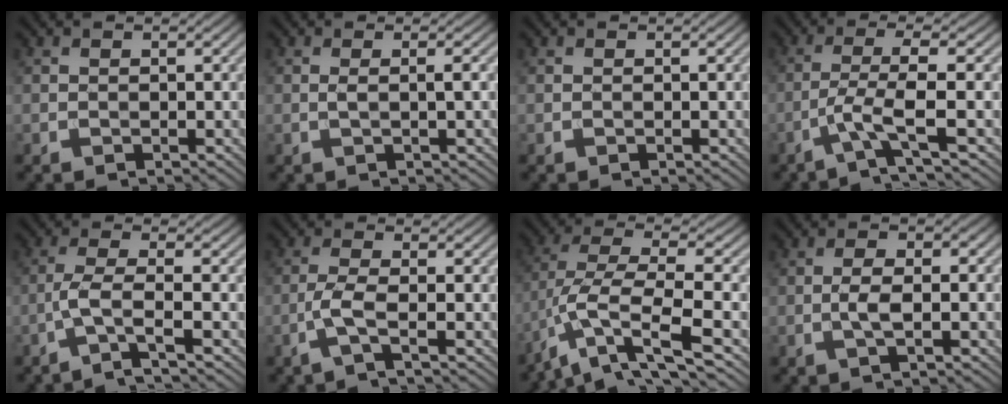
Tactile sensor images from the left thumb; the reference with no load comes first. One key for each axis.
{"total": 2.3, "fx": 0.2, "fy": 0.4, "fz": 2.3, "tx": -0.038, "ty": 0.007, "tz": -0.004}
{"total": 0.0}
{"total": 4.9, "fx": -1.8, "fy": 0.4, "fz": 4.5, "tx": -0.081, "ty": 0.010, "tz": -0.056}
{"total": 4.0, "fx": -1.8, "fy": 0.4, "fz": 3.5, "tx": -0.065, "ty": 0.011, "tz": -0.059}
{"total": 3.3, "fx": -1.4, "fy": 0.4, "fz": 2.9, "tx": -0.064, "ty": 0.009, "tz": -0.043}
{"total": 11.2, "fx": -5.9, "fy": 3.2, "fz": 9.0, "tx": -0.190, "ty": -0.002, "tz": -0.106}
{"total": 3.4, "fx": -0.8, "fy": 1.0, "fz": 3.2, "tx": -0.063, "ty": 0.004, "tz": -0.019}